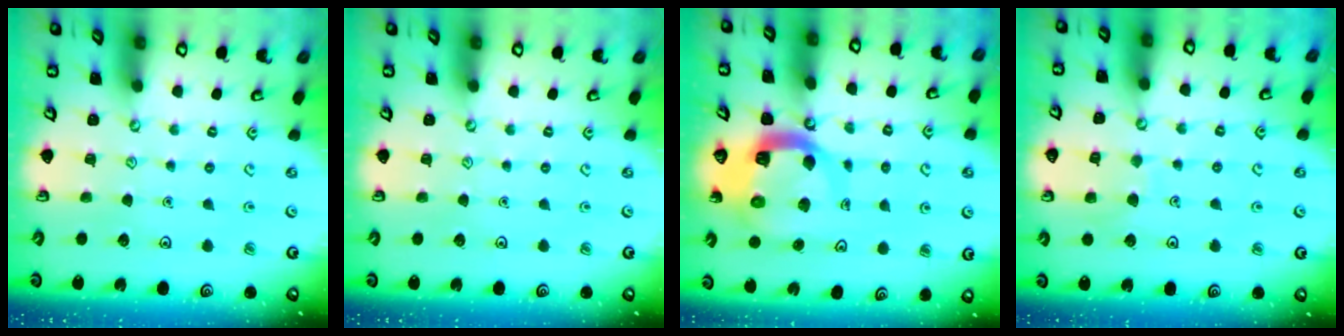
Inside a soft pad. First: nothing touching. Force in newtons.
{"total": 0.0}
{"total": 9.6, "press": 9.6, "slide": 1.3}
{"total": 6.1, "press": 6.1, "slide": 0.3}